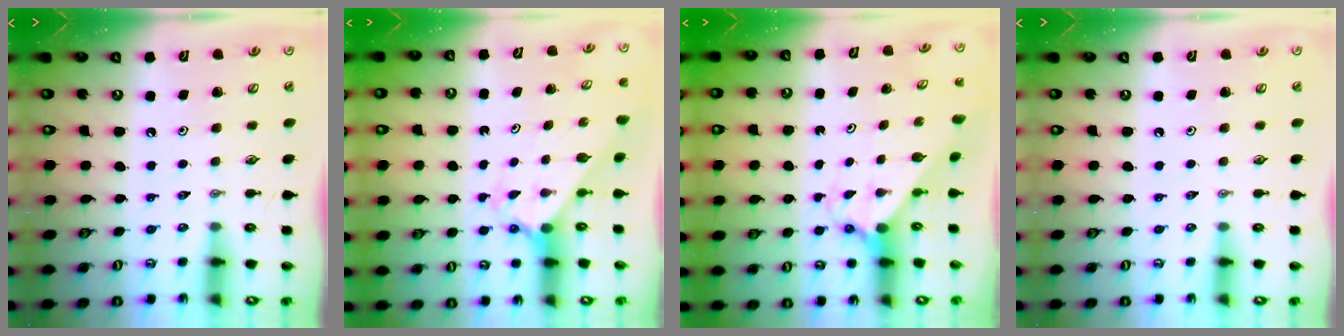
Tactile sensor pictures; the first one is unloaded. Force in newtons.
{"total": 2.1, "press": 2.1, "slide": 0.2}
{"total": 1.6, "press": 1.6, "slide": 0.1}
{"total": 0.0}